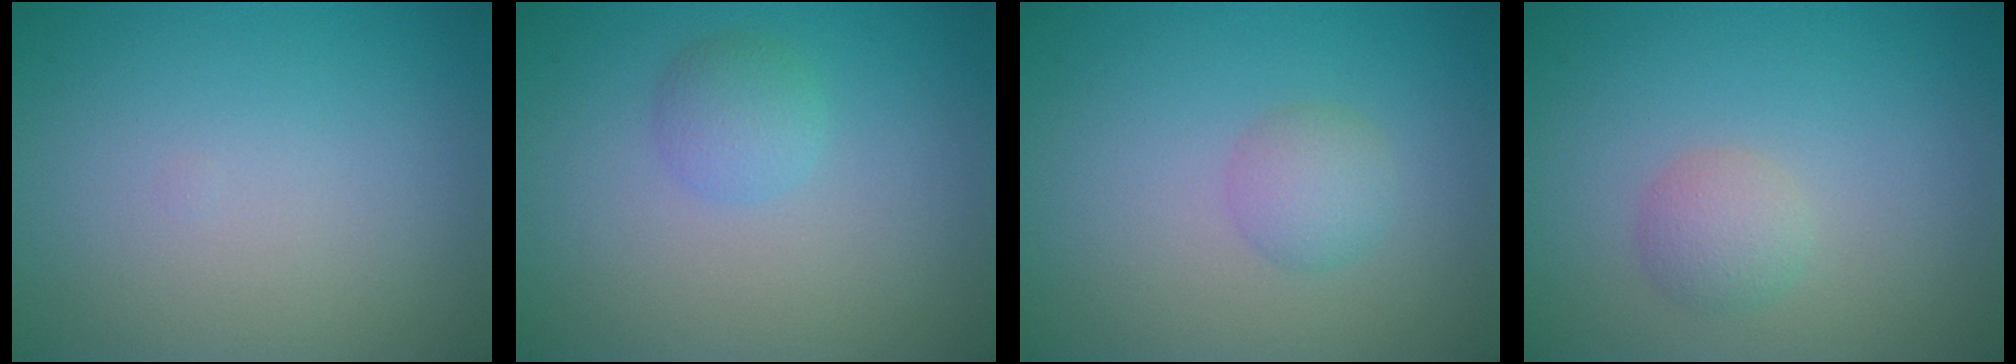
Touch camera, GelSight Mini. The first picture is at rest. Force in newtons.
{"total": 1.9, "press": 1.9, "slide": 0.0}
{"total": 1.9, "press": 1.9, "slide": 0.0}
{"total": 1.9, "press": 1.9, "slide": 0.1}